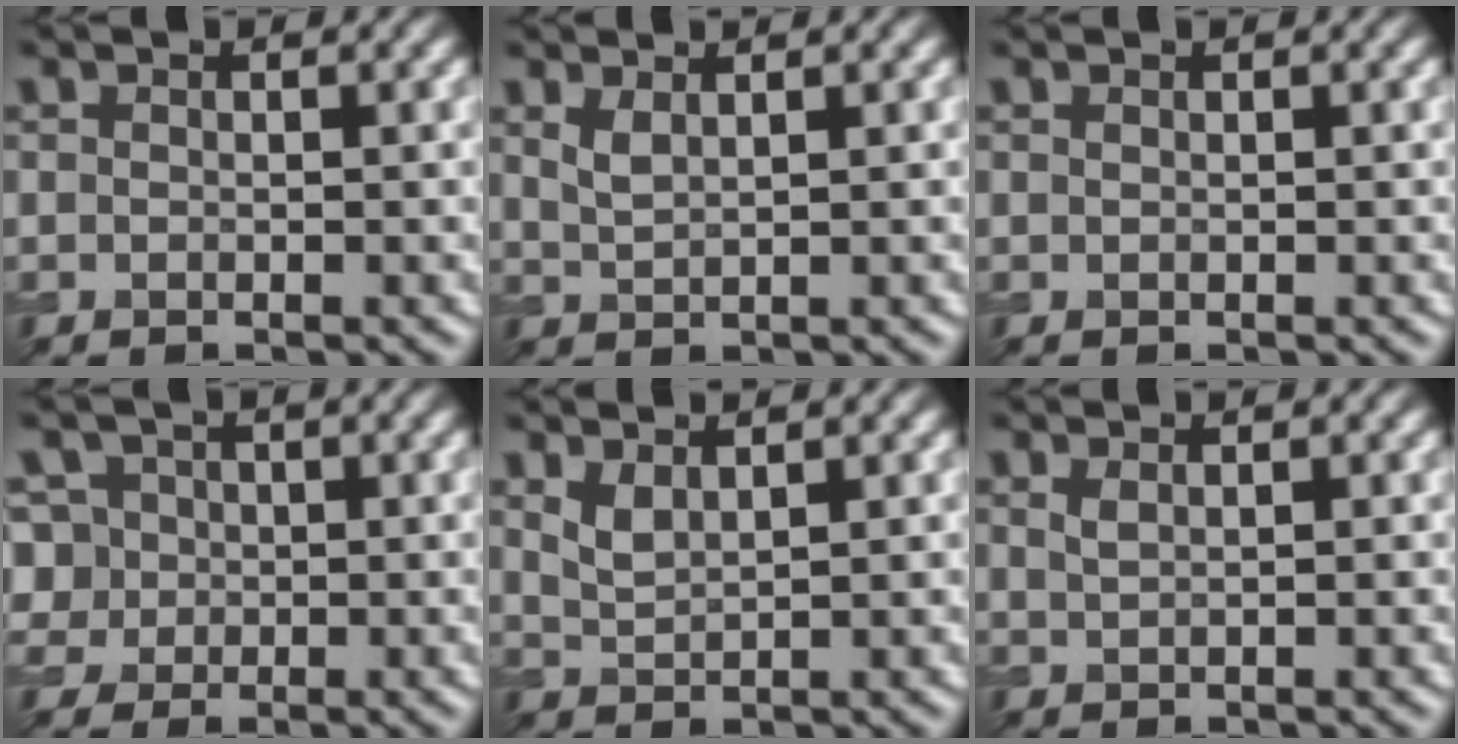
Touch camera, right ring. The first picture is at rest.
{"total": 1.2, "force": [0.8, 0.3, 0.9], "torque": [-0.020, 0.001, 0.017]}
{"total": 0.0}
{"total": 5.9, "force": [1.0, 5.3, 2.3], "torque": [-0.045, 0.037, -0.003]}
{"total": 1.4, "force": [1.1, 0.4, 0.9], "torque": [-0.022, -0.002, 0.025]}
{"total": 0.8, "force": [0.4, 0.2, 0.6], "torque": [-0.007, 0.003, 0.007]}